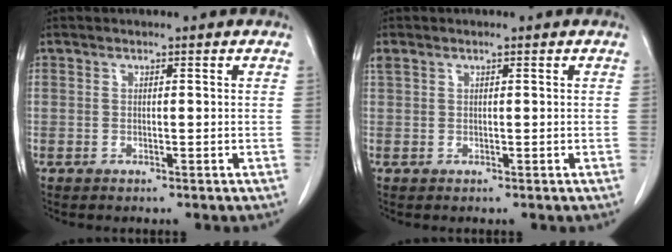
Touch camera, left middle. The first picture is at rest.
{"total": 1.0, "force": [0.8, 0.3, 0.7], "torque": [-0.025, 0.022, 0.019]}